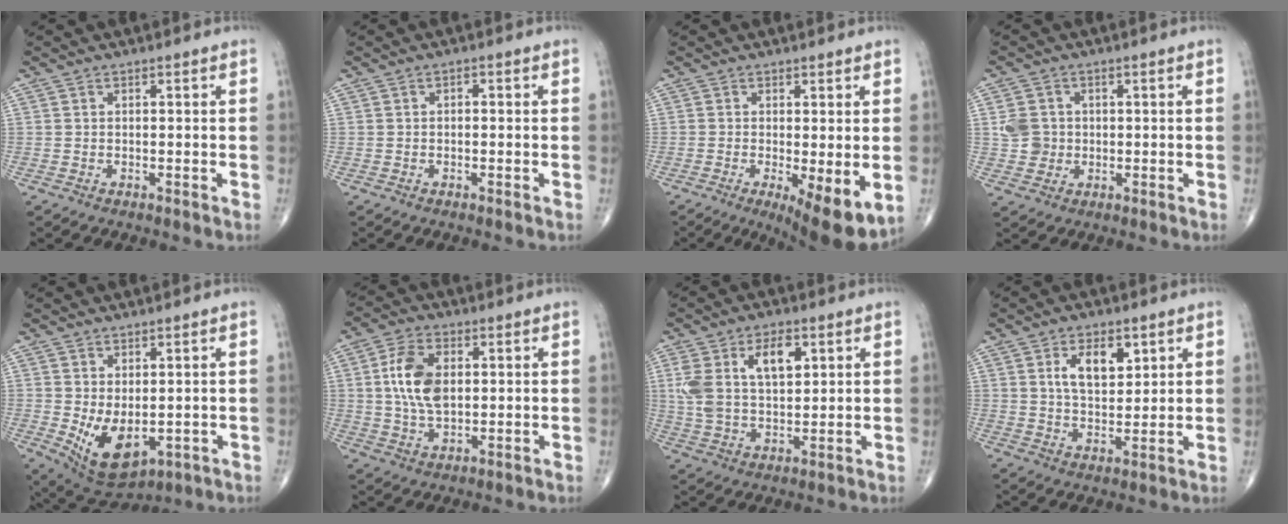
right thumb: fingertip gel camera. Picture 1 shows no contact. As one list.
[{"total": 0.7, "force": [-0.1, 0.5, 0.6], "torque": [-0.001, 0.003, -0.006]}, {"total": 9.4, "force": [-2.2, 2.8, 8.8], "torque": [-0.127, -0.023, -0.028]}, {"total": 4.6, "force": [0.3, 4.3, 1.6], "torque": [-0.009, 0.005, 0.007]}, {"total": 9.5, "force": [-1.2, 5.4, 7.8], "torque": [-0.119, -0.011, 0.004]}, {"total": 9.7, "force": [1.4, 5.6, 7.8], "torque": [-0.148, -0.001, 0.028]}, {"total": 11.9, "force": [4.0, 6.4, 9.2], "torque": [-0.170, -0.003, 0.080]}, {"total": 7.8, "force": [3.1, 4.2, 5.8], "torque": [-0.080, -0.018, 0.058]}]